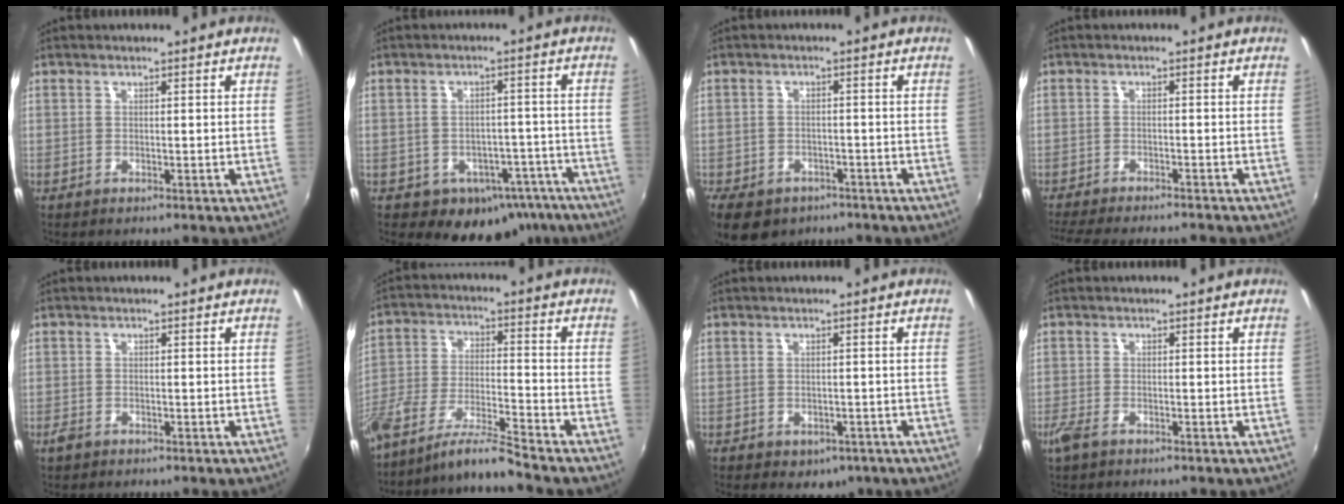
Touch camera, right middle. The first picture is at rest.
{"total": 11.6, "force": [-7.1, 8.3, 3.7], "torque": [-0.065, 0.029, -0.057]}
{"total": 11.3, "force": [-7.2, 7.0, 5.1], "torque": [-0.132, -0.020, -0.108]}
{"total": 10.7, "force": [-9.6, 1.1, 4.6], "torque": [-0.110, -0.019, -0.153]}
{"total": 1.5, "force": [-1.1, 0.9, 0.7], "torque": [-0.016, -0.004, -0.022]}
{"total": 9.8, "force": [-8.7, -1.2, 4.2], "torque": [-0.086, -0.004, -0.168]}
{"total": 3.7, "force": [-1.7, 2.8, 1.8], "torque": [-0.037, -0.010, -0.014]}
{"total": 2.7, "force": [-1.8, 1.1, 1.7], "torque": [-0.040, -0.008, -0.035]}